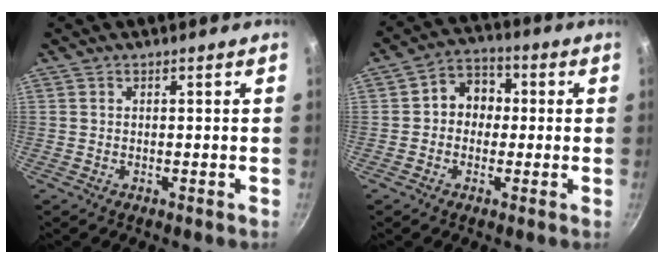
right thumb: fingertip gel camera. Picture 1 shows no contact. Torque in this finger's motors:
{"motor_torque": [-0.20, 0.29, 0.13, 0.01, 0.01]}